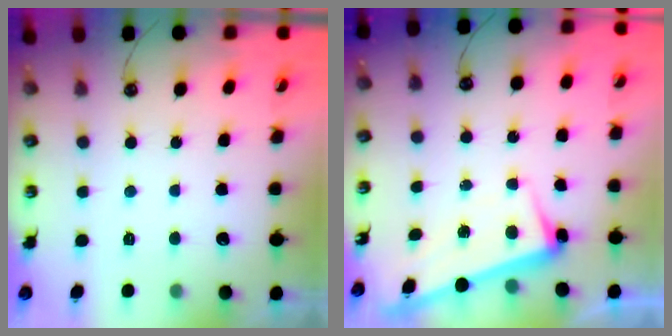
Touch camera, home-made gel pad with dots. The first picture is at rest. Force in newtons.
{"total": 2.3, "press": 2.1, "slide": 0.9}